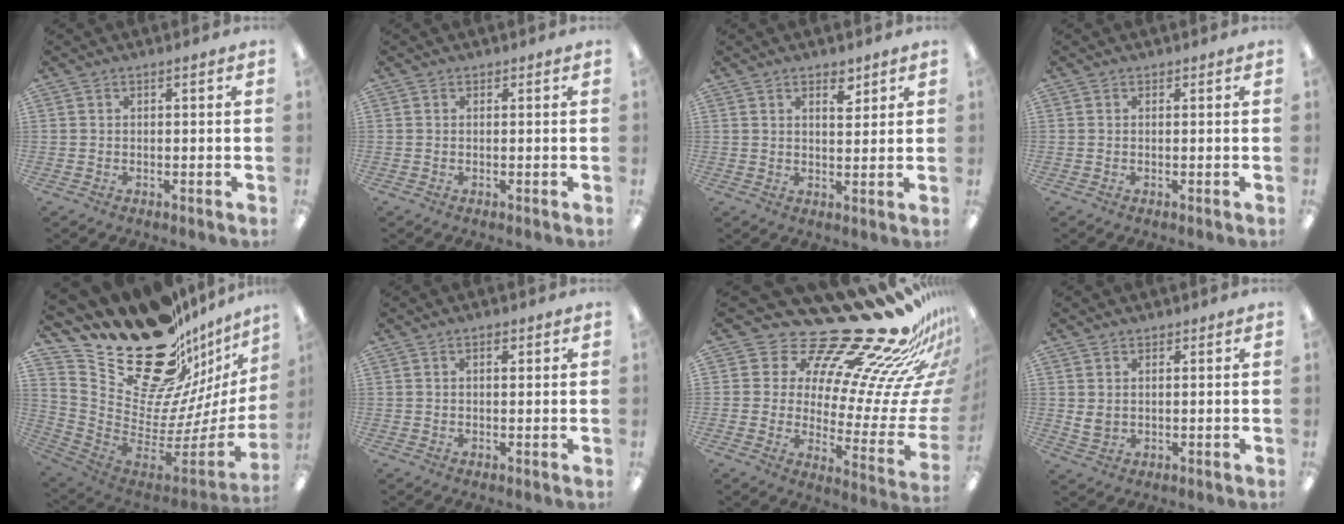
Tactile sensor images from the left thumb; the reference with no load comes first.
{"total": 0.0}
{"total": 4.1, "force": [2.9, 2.0, 2.1], "torque": [-0.016, -0.016, 0.047]}
{"total": 0.0}
{"total": 25.7, "force": [17.7, 13.9, 12.4], "torque": [-0.153, -0.151, 0.344]}
{"total": 1.6, "force": [0.8, 0.8, 1.1], "torque": [-0.015, 0.000, 0.012]}
{"total": 26.2, "force": [21.3, 8.1, 12.9], "torque": [-0.166, -0.193, 0.359]}
{"total": 3.0, "force": [1.4, 2.4, 1.1], "torque": [-0.015, -0.002, 0.025]}